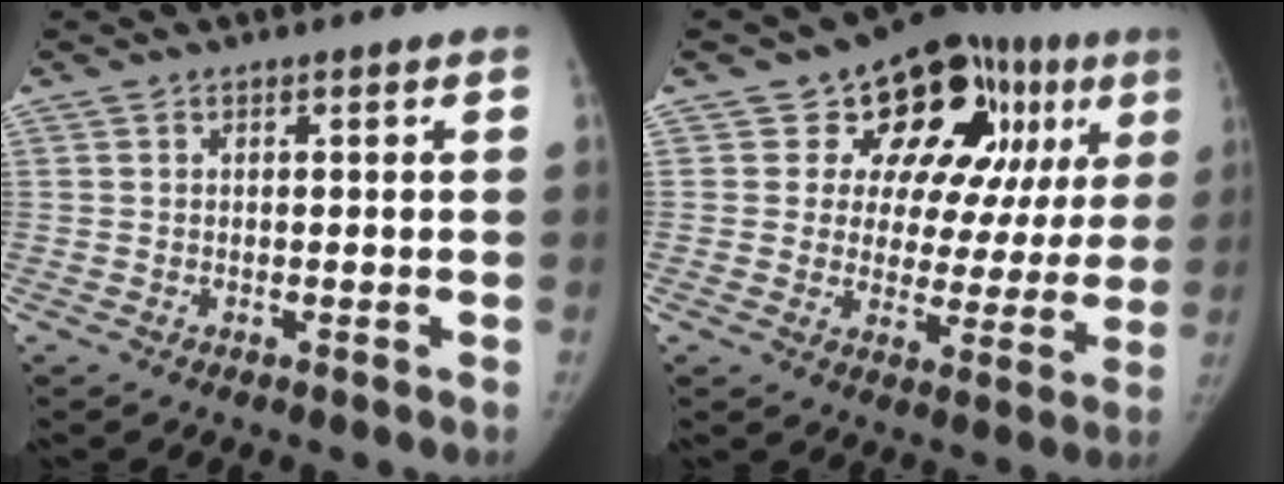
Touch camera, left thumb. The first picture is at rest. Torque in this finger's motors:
{"motor_torque": [0.06, 1.03, 0.61, -0.38, 0.02]}